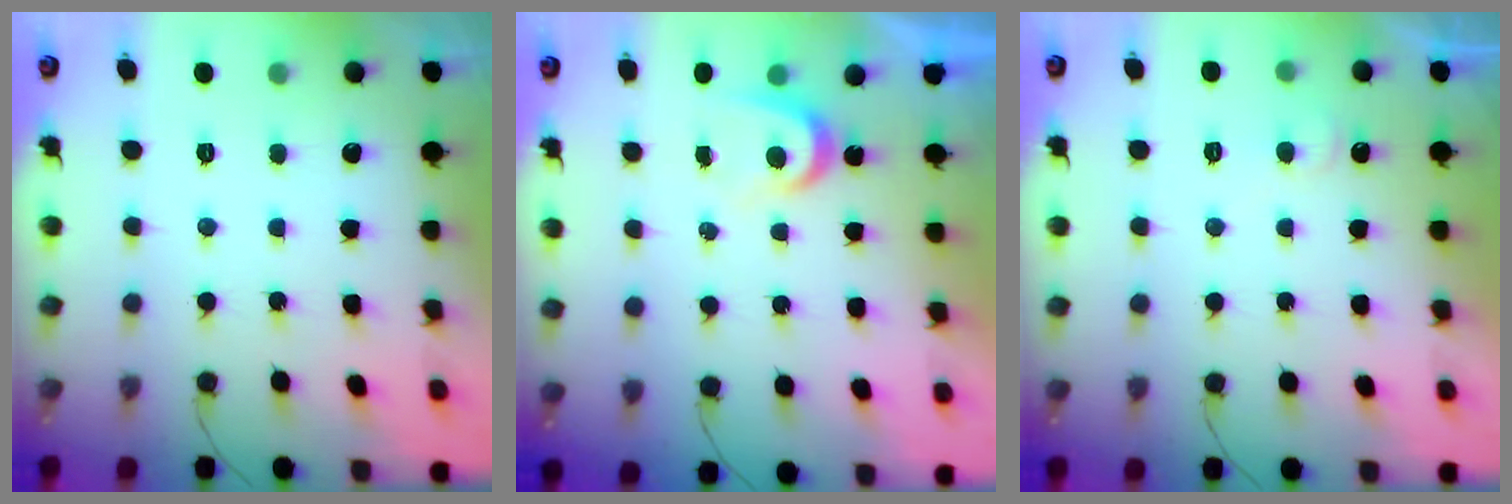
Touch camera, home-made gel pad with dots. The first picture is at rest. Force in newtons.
{"total": 4.0, "press": 4.0, "slide": 0.5}
{"total": 5.3, "press": 5.3, "slide": 0.5}